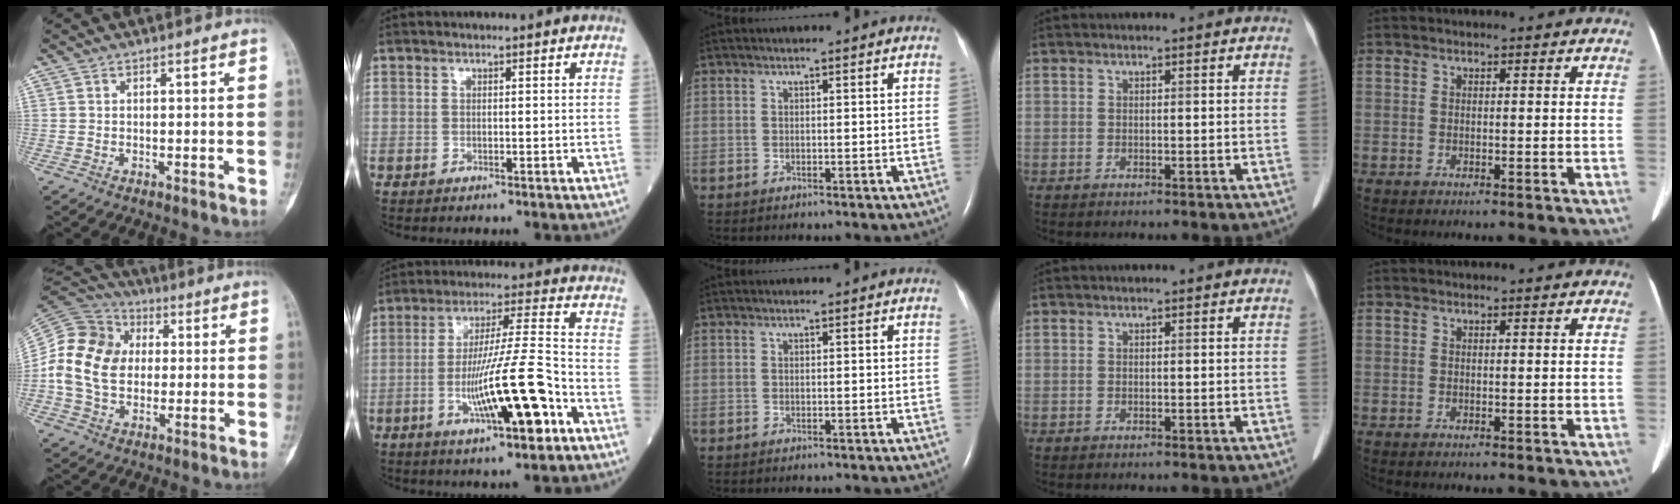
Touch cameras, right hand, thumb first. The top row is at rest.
{"thumb": {"total": 14.8, "force": [0.2, 11.5, 9.3], "torque": [-0.163, 0.024, -0.001]}, "index": {"total": 14.6, "force": [-5.4, 0.9, 13.5], "torque": [-0.242, -0.004, -0.086]}}